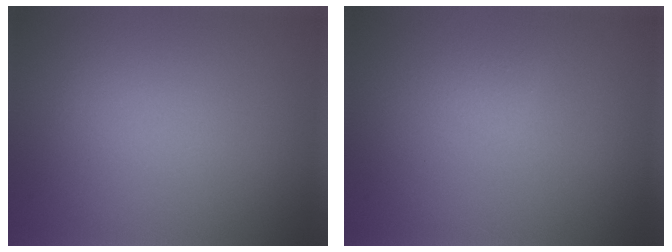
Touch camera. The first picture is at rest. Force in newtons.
{"total": 0.7, "press": 0.7, "slide": 0.0}